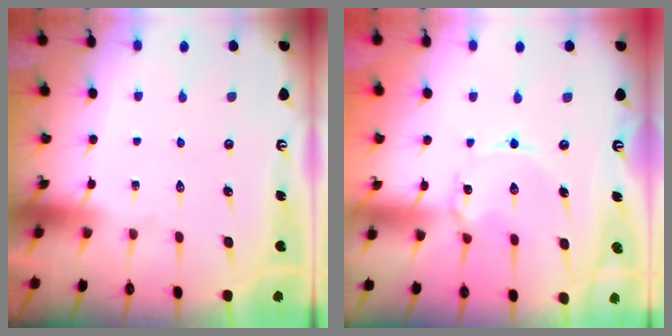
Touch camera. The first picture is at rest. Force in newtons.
{"total": 2.6, "press": 2.5, "slide": 0.3}